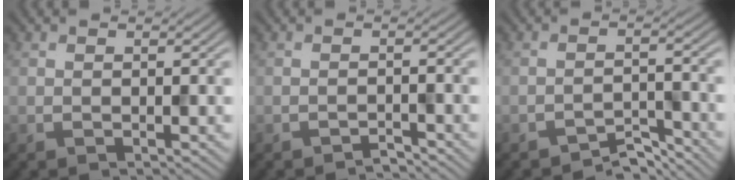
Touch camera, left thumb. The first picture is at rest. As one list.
[{"total": 1.4, "force": [-1.3, 0.1, 0.4], "torque": [-0.004, 0.003, -0.028]}, {"total": 3.6, "force": [-3.4, 0.6, 1.1], "torque": [-0.013, 0.005, -0.062]}]